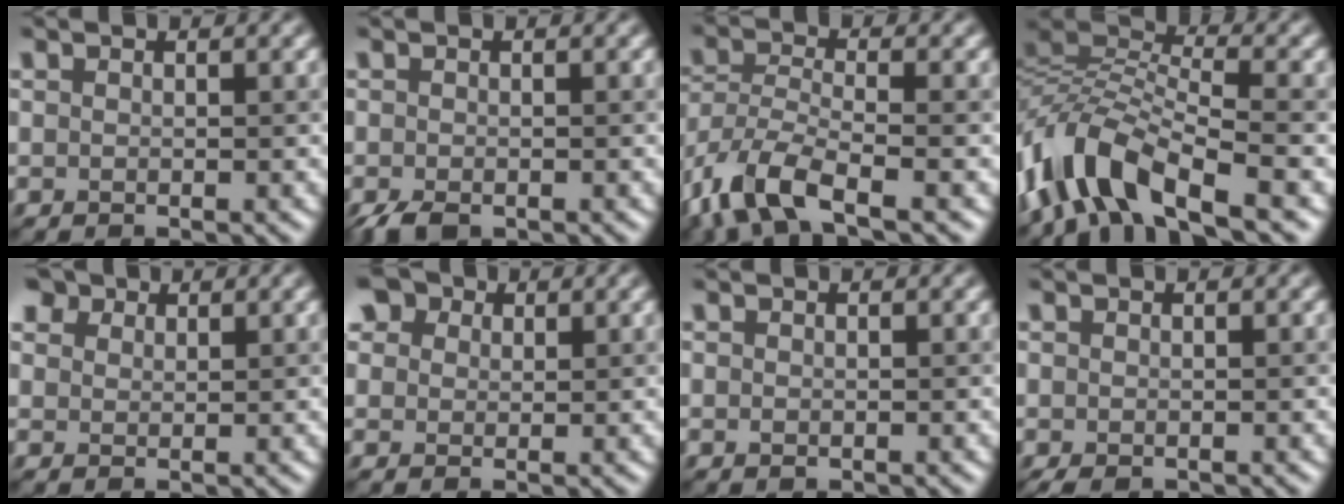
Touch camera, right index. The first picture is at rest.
{"total": 2.4, "force": [-1.6, 1.2, 1.4], "torque": [-0.030, -0.003, -0.033]}
{"total": 7.4, "force": [-4.6, 2.6, 5.2], "torque": [-0.117, -0.007, -0.100]}
{"total": 9.2, "force": [-4.9, 3.5, 7.0], "torque": [-0.133, 0.012, -0.105]}
{"total": 4.8, "force": [3.4, 2.8, 1.9], "torque": [-0.058, 0.010, 0.054]}
{"total": 6.6, "force": [3.9, 4.4, 3.0], "torque": [-0.072, 0.022, 0.040]}
{"total": 0.6, "force": [-0.2, 0.3, 0.4], "torque": [-0.008, -0.001, -0.004]}
{"total": 1.7, "force": [-1.2, 0.8, 0.9], "torque": [-0.023, -0.004, -0.022]}